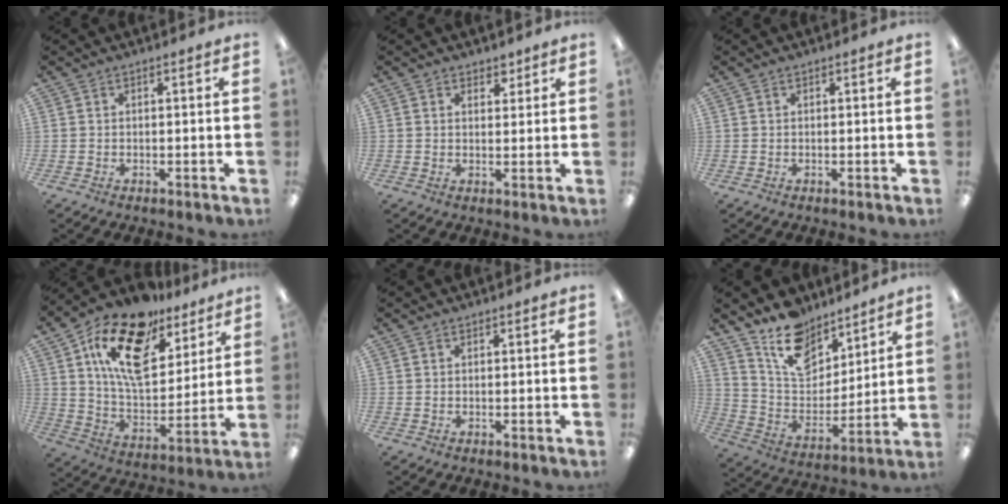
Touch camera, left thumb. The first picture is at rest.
{"total": 2.8, "force": [2.0, 1.9, 0.5], "torque": [0.002, -0.007, 0.034]}
{"total": 0.0}
{"total": 19.7, "force": [12.0, 10.1, 11.9], "torque": [-0.213, -0.055, 0.213]}
{"total": 0.0}
{"total": 14.5, "force": [11.4, 7.6, 5.0], "torque": [-0.105, -0.070, 0.216]}